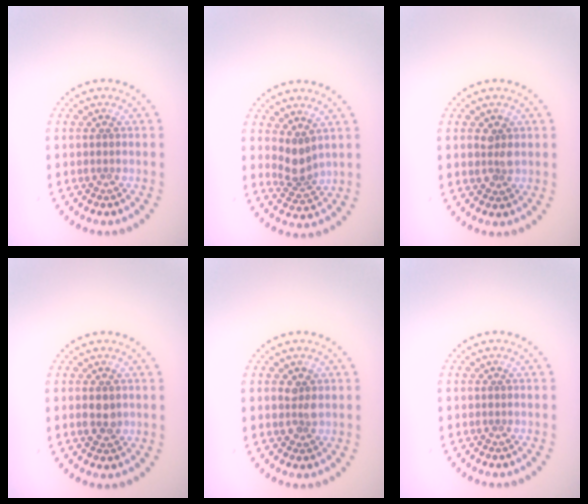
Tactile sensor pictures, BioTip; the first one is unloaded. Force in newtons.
{"total": 2.4, "press": 1.8, "slide": 1.6}
{"total": 1.6, "press": 1.5, "slide": 0.5}
{"total": 1.8, "press": 1.8, "slide": 0.1}
{"total": 1.6, "press": 1.5, "slide": 0.5}
{"total": 0.0}